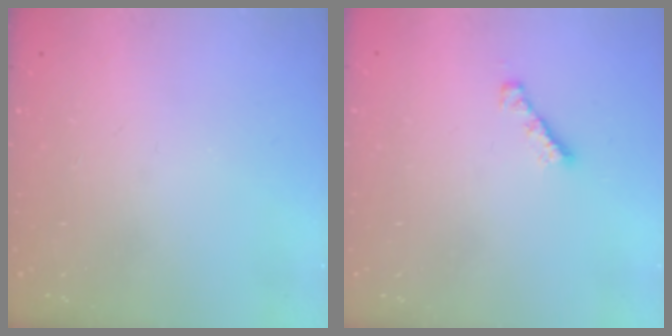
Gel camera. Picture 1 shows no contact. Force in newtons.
{"total": 2.3, "press": 2.3, "slide": 0.4}